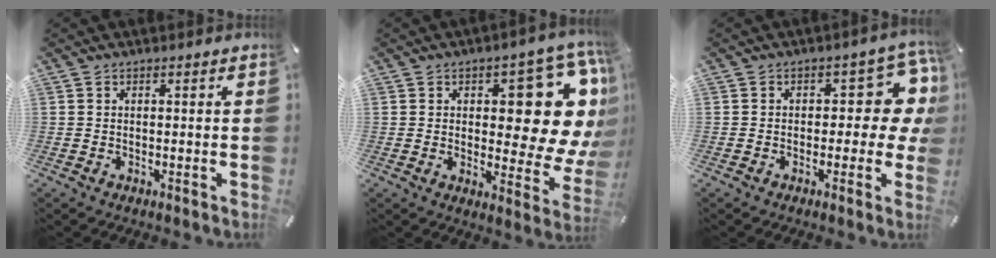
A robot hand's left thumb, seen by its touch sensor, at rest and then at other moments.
{"total": 17.2, "force": [7.0, 7.7, 13.7], "torque": [-0.136, -0.085, 0.110]}
{"total": 9.8, "force": [2.5, 5.5, 7.8], "torque": [-0.090, -0.019, 0.041]}